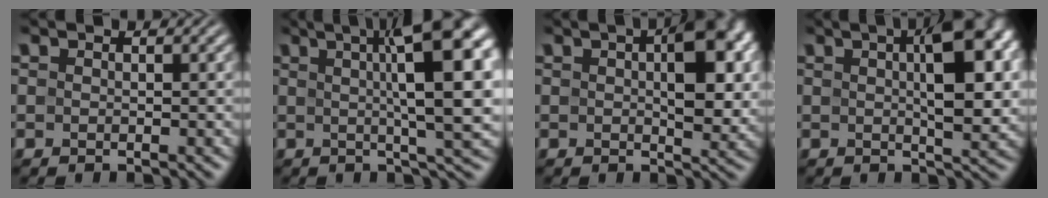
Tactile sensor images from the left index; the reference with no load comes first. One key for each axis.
{"total": 13.4, "fx": 3.1, "fy": 3.7, "fz": 12.6, "tx": -0.145, "ty": 0.012, "tz": 0.040}
{"total": 6.6, "fx": 1.3, "fy": 2.9, "fz": 5.8, "tx": -0.078, "ty": 0.007, "tz": 0.021}
{"total": 8.4, "fx": 2.0, "fy": 2.7, "fz": 7.6, "tx": -0.106, "ty": 0.009, "tz": 0.030}